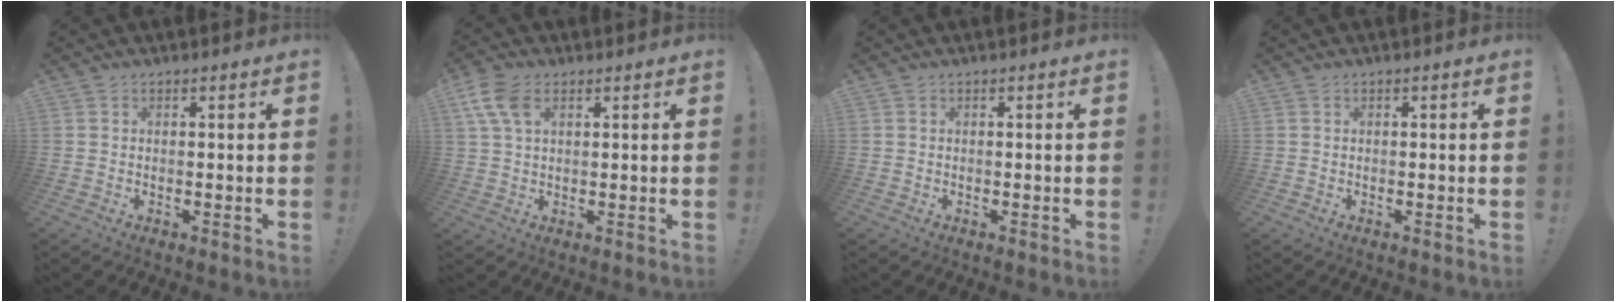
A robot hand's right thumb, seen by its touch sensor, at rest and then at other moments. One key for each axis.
{"total": 8.1, "fx": 3.5, "fy": 4.7, "fz": 5.5, "tx": -0.119, "ty": -0.002, "tz": 0.069}
{"total": 0.0}
{"total": 0.0}